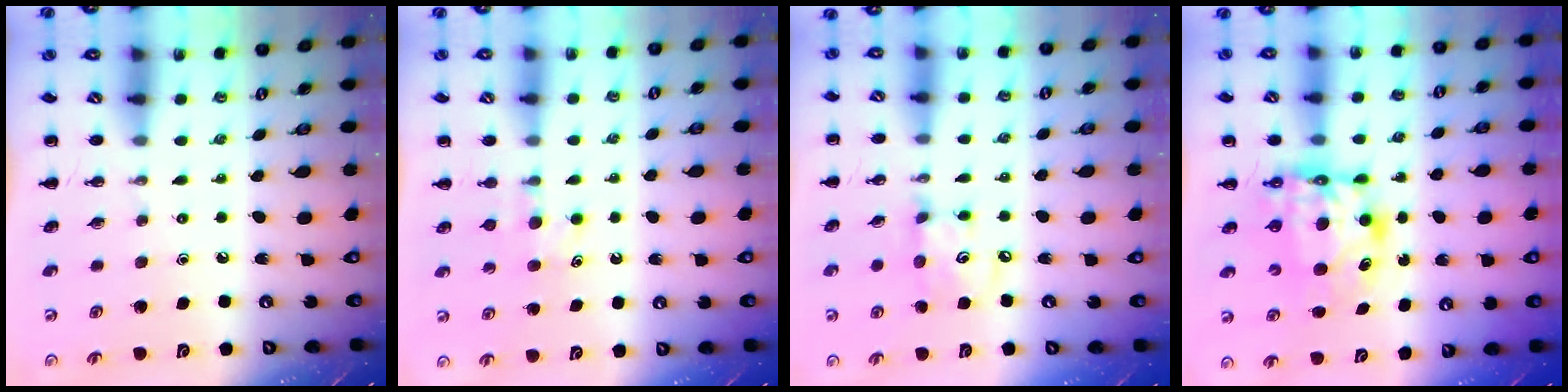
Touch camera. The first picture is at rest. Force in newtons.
{"total": 4.7, "press": 4.5, "slide": 1.1}
{"total": 5.7, "press": 5.7, "slide": 0.5}
{"total": 6.8, "press": 6.7, "slide": 1.3}